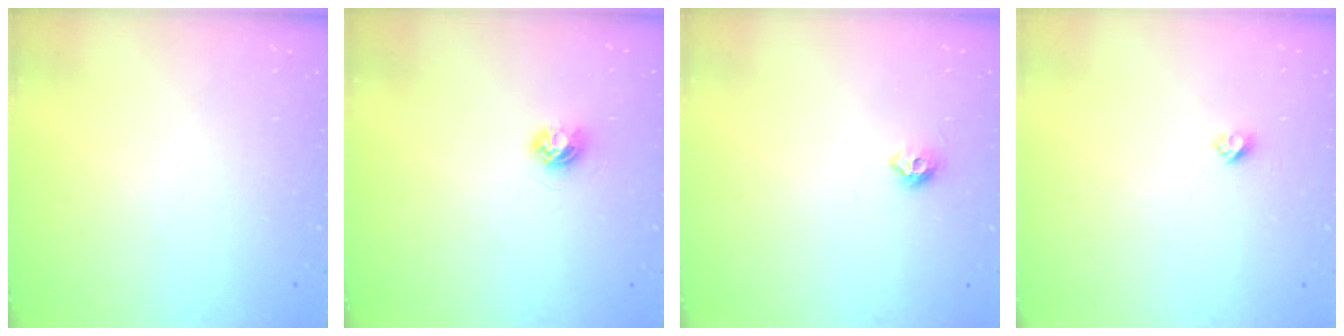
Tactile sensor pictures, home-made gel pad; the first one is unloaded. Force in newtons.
{"total": 4.2, "press": 4.2, "slide": 0.4}
{"total": 6.1, "press": 6.0, "slide": 0.9}
{"total": 2.7, "press": 2.6, "slide": 0.3}